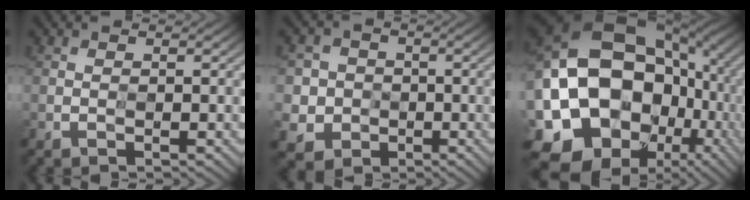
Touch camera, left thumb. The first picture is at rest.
{"total": 4.8, "force": [0.0, 4.8, 0.0], "torque": [-0.029, -0.004, -0.012]}
{"total": 21.9, "force": [-1.9, 18.8, 11.2], "torque": [-0.245, 0.001, -0.055]}